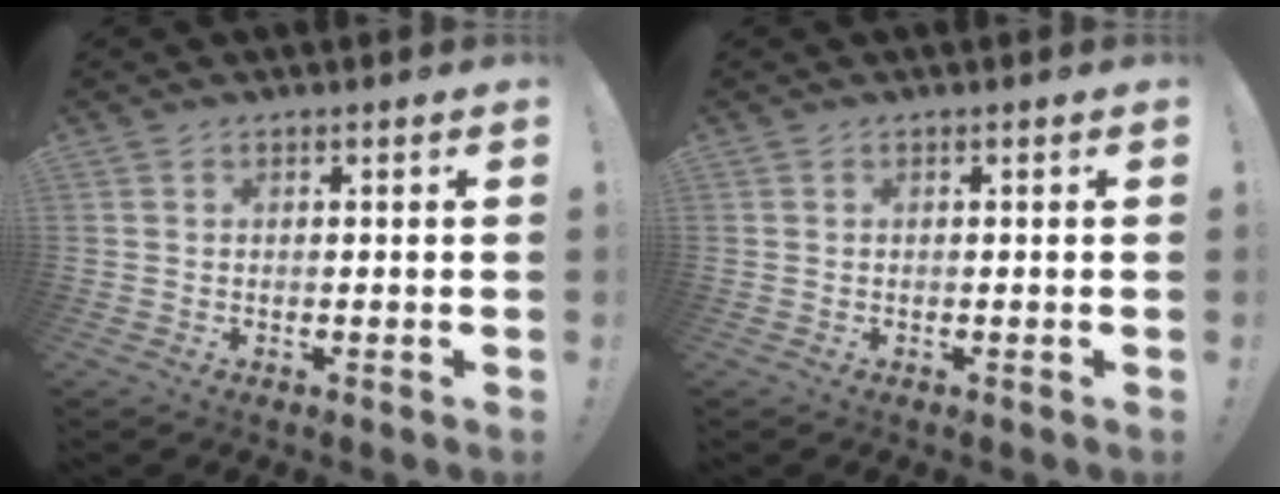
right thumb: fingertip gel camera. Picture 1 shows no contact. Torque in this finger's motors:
{"motor_torque": [0.00, 0.00, -0.09, 0.09, 0.00]}